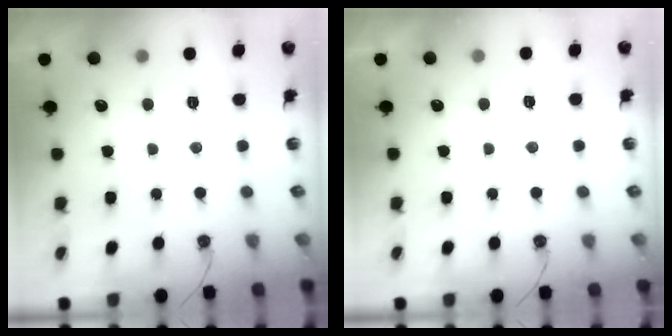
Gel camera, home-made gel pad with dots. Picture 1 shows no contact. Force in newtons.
{"total": 2.7, "press": 2.7, "slide": 0.6}